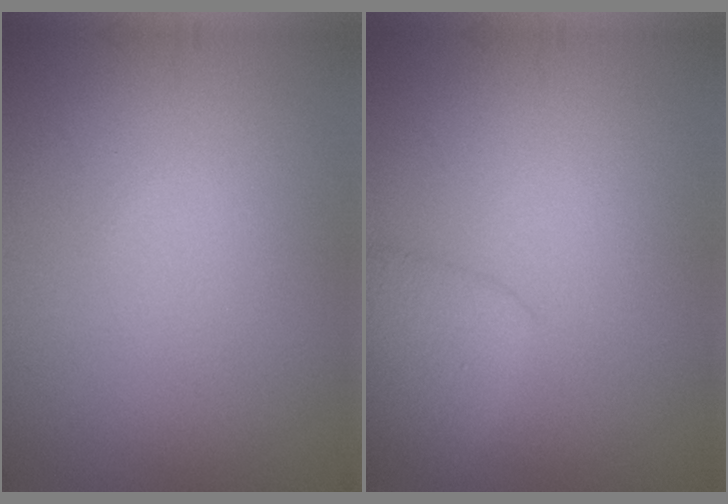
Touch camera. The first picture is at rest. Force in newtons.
{"total": 2.8, "press": 2.8, "slide": 0.2}